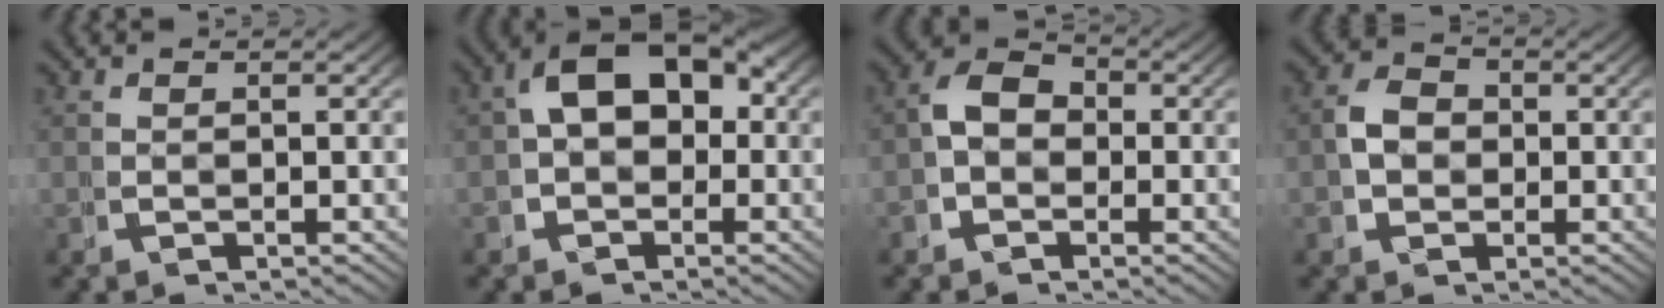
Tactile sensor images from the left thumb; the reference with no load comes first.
{"total": 6.6, "force": [0.9, 4.6, 4.7], "torque": [-0.065, 0.002, 0.009]}
{"total": 3.9, "force": [0.0, 3.3, 2.1], "torque": [-0.019, 0.000, -0.012]}
{"total": 3.0, "force": [0.1, 2.6, 1.4], "torque": [-0.020, -0.003, -0.001]}